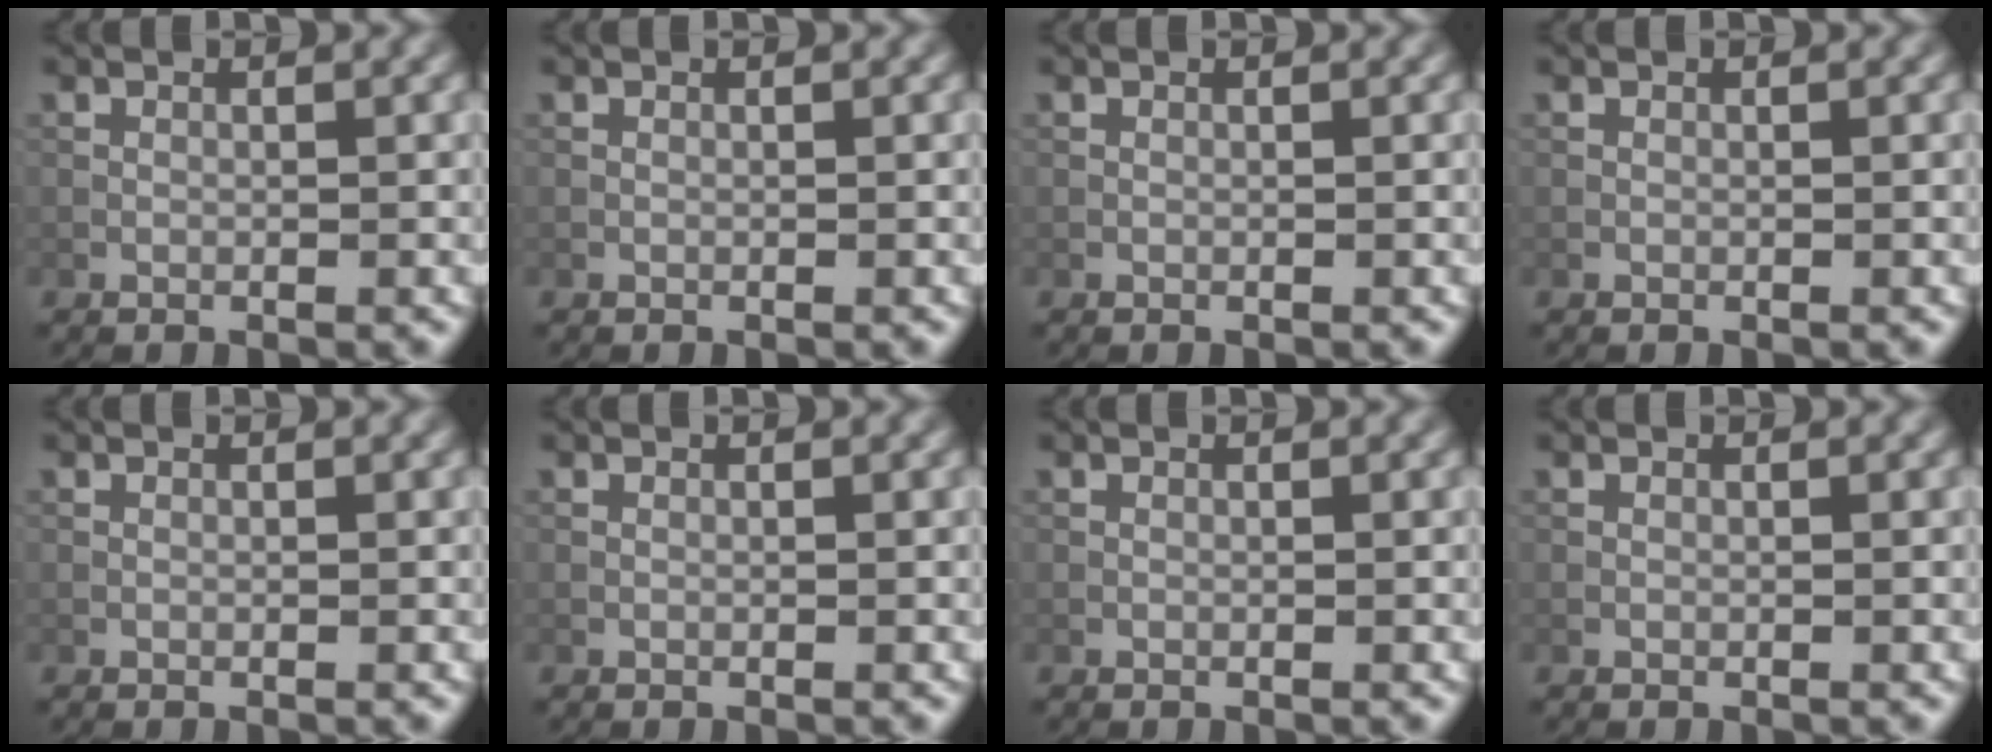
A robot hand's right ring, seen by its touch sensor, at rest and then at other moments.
{"total": 0.0}
{"total": 0.0}
{"total": 0.0}
{"total": 0.0}
{"total": 0.0}
{"total": 0.0}
{"total": 0.0}